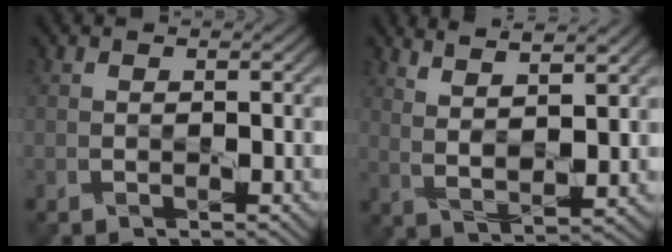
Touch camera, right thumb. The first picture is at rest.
{"total": 8.0, "force": [5.7, 1.7, 5.4], "torque": [-0.088, -0.003, 0.088]}